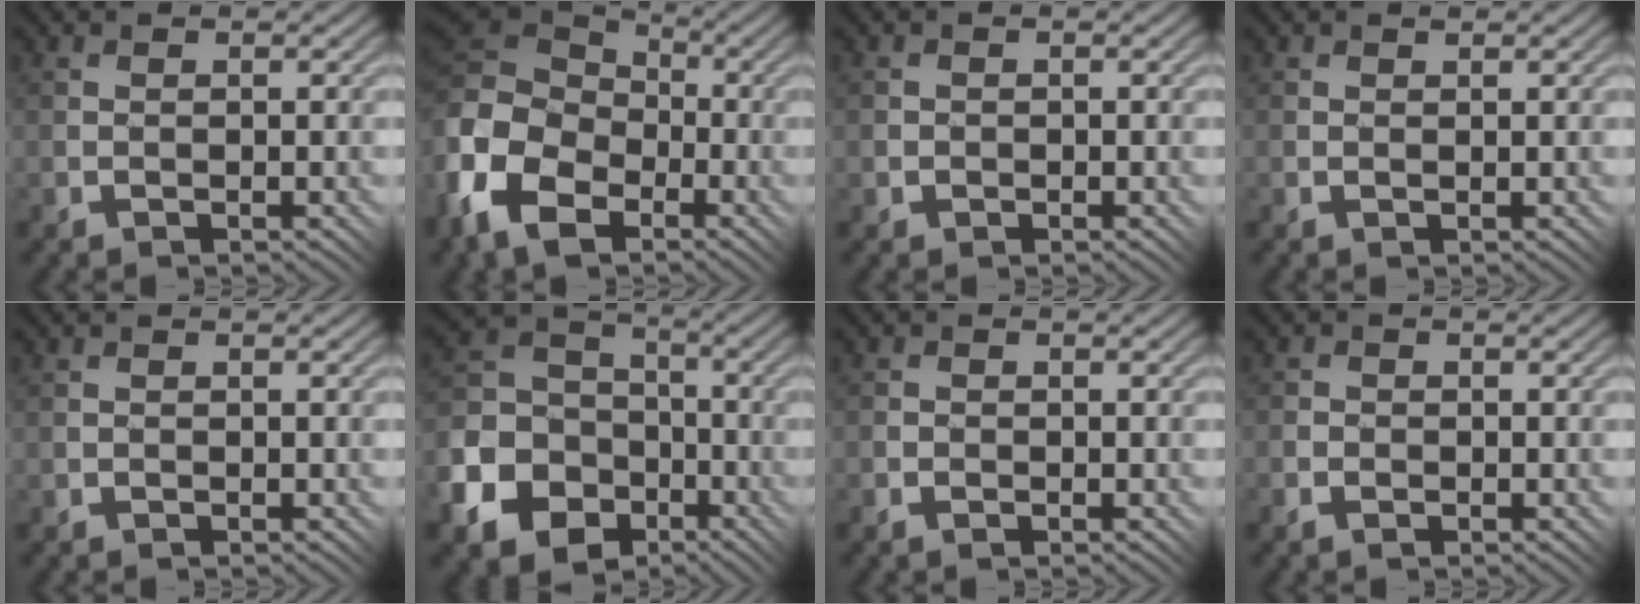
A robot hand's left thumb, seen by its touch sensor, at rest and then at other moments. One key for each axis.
{"total": 15.2, "fx": -4.7, "fy": 11.0, "fz": 9.4, "tx": -0.265, "ty": -0.020, "tz": -0.090}
{"total": 1.3, "fx": -0.1, "fy": 1.3, "fz": -0.1, "tx": 0.015, "ty": 0.009, "tz": -0.007}
{"total": 0.5, "fx": 0.4, "fy": 0.1, "fz": 0.4, "tx": -0.008, "ty": -0.001, "tz": 0.008}
{"total": 0.0}
{"total": 13.8, "fx": -6.4, "fy": 10.7, "fz": 6.0, "tx": -0.185, "ty": -0.038, "tz": -0.124}
{"total": 1.6, "fx": -0.9, "fy": 1.2, "fz": 0.7, "tx": -0.008, "ty": 0.002, "tz": -0.019}
{"total": 2.0, "fx": -1.0, "fy": 1.5, "fz": 0.9, "tx": -0.008, "ty": 0.001, "tz": -0.021}